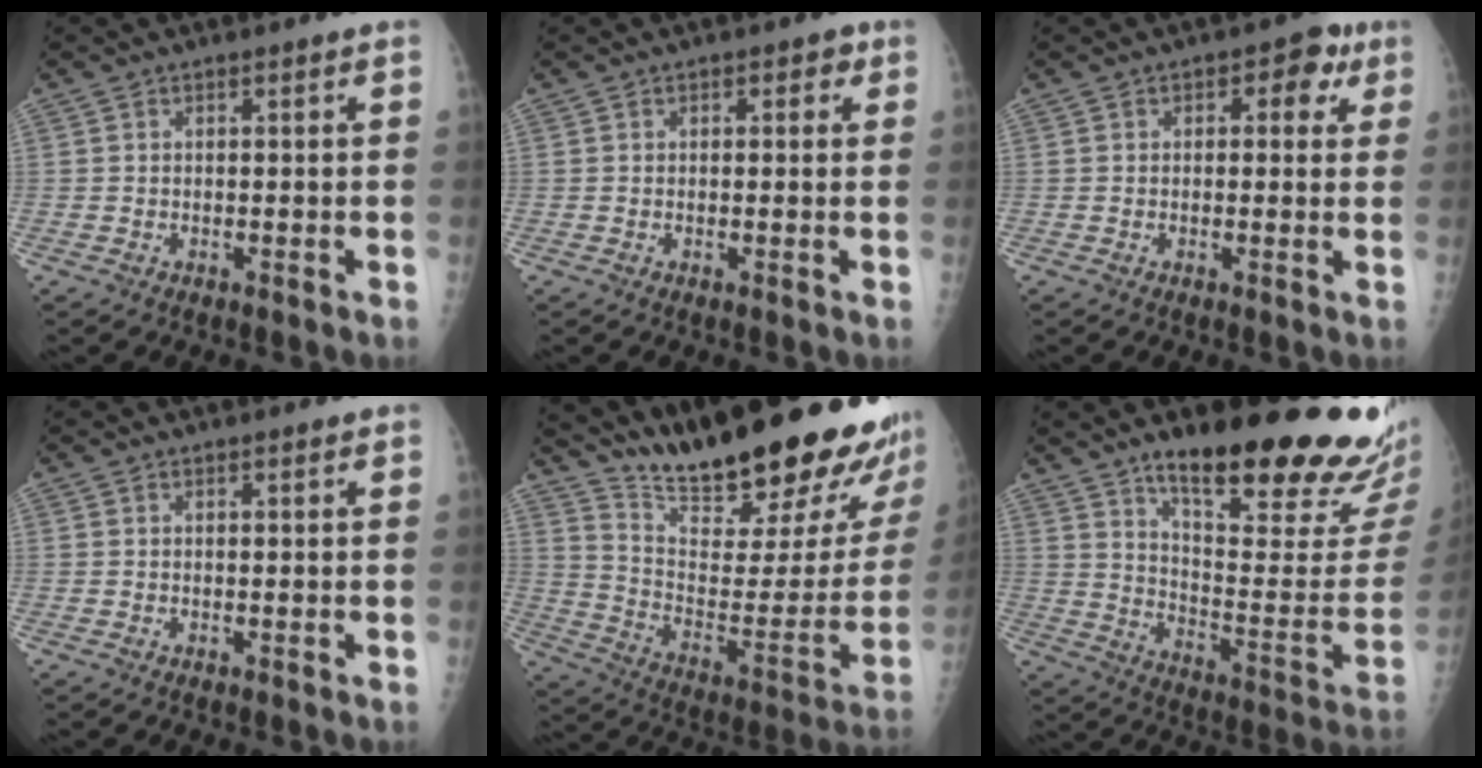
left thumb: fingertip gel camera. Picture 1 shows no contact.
{"total": 2.5, "force": [0.9, 1.7, 1.7], "torque": [0.001, 0.002, 0.006]}
{"total": 5.7, "force": [2.0, 3.5, 3.9], "torque": [-0.008, 0.001, 0.014]}
{"total": 0.6, "force": [0.5, 0.2, 0.3], "torque": [-0.005, -0.002, 0.006]}
{"total": 31.7, "force": [25.3, 6.0, 18.1], "torque": [-0.257, -0.154, 0.367]}
{"total": 27.1, "force": [19.8, 6.0, 17.6], "torque": [-0.215, -0.118, 0.289]}